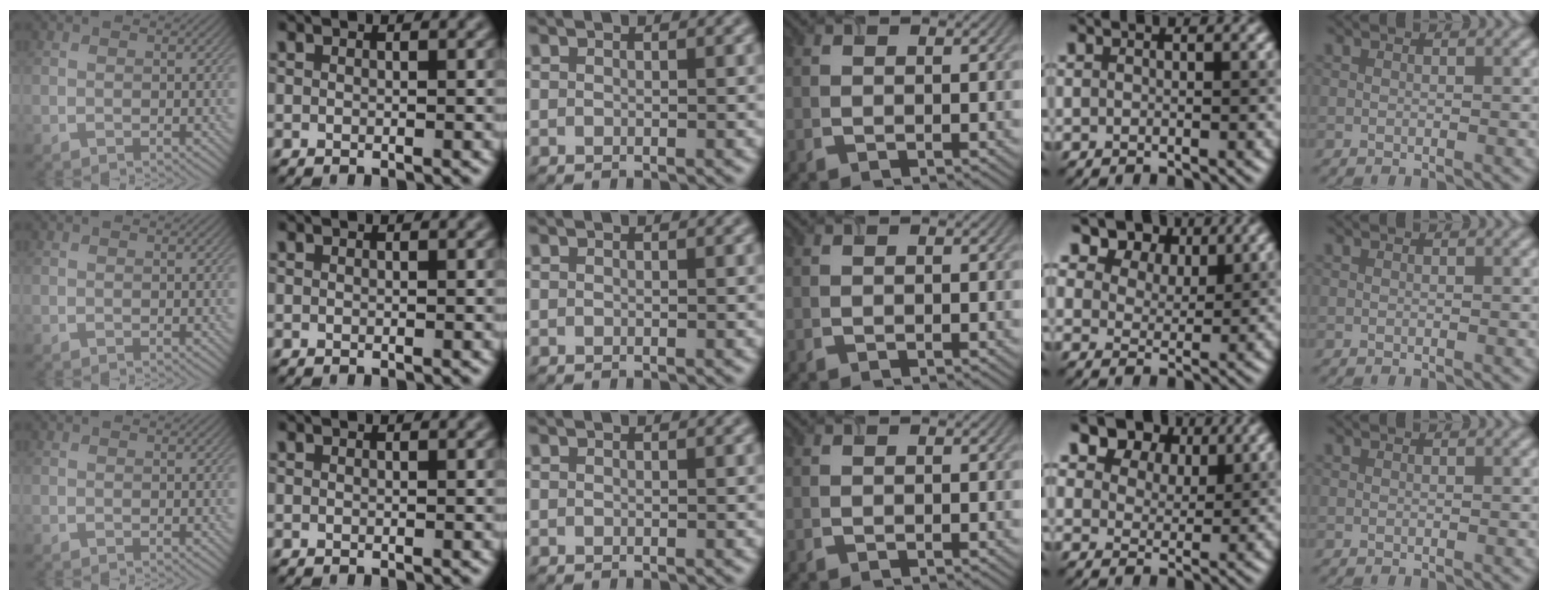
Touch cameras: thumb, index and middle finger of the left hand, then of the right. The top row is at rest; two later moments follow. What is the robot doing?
{"motion": "insert", "object": "airpods case & airpods"}